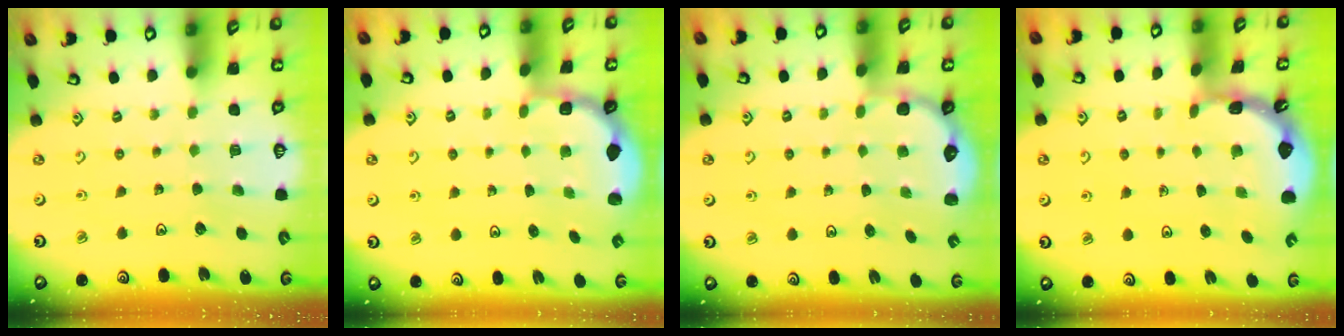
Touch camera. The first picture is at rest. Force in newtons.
{"total": 1.9, "press": 1.8, "slide": 0.7}
{"total": 2.2, "press": 1.1, "slide": 1.9}
{"total": 1.8, "press": 1.8, "slide": 0.1}